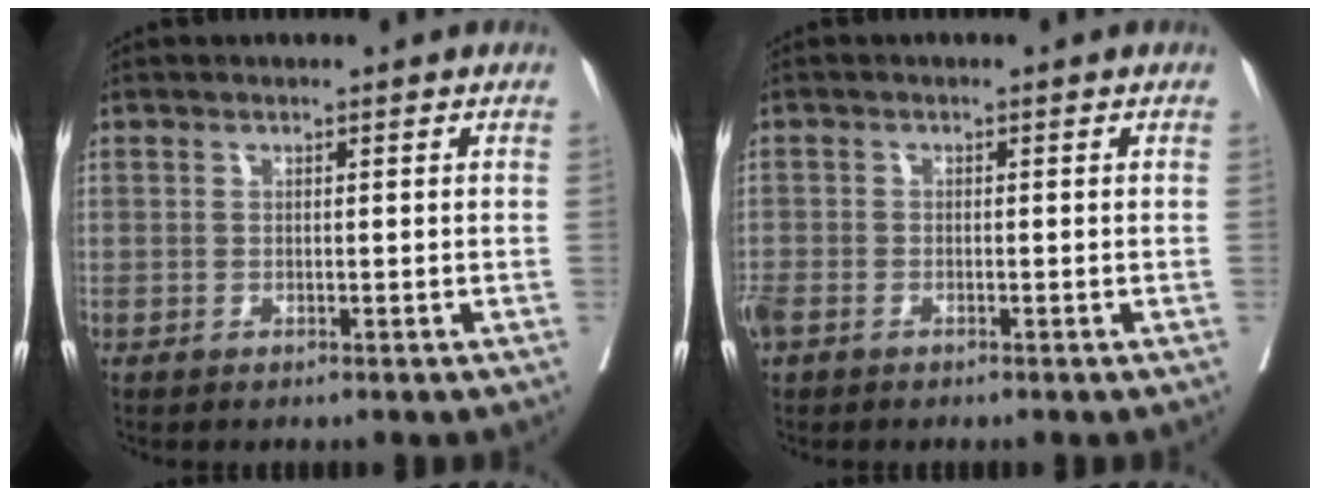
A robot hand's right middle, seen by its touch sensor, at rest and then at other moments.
{"total": 3.5, "force": [-2.1, 2.2, 1.7], "torque": [-0.045, -0.005, -0.041]}